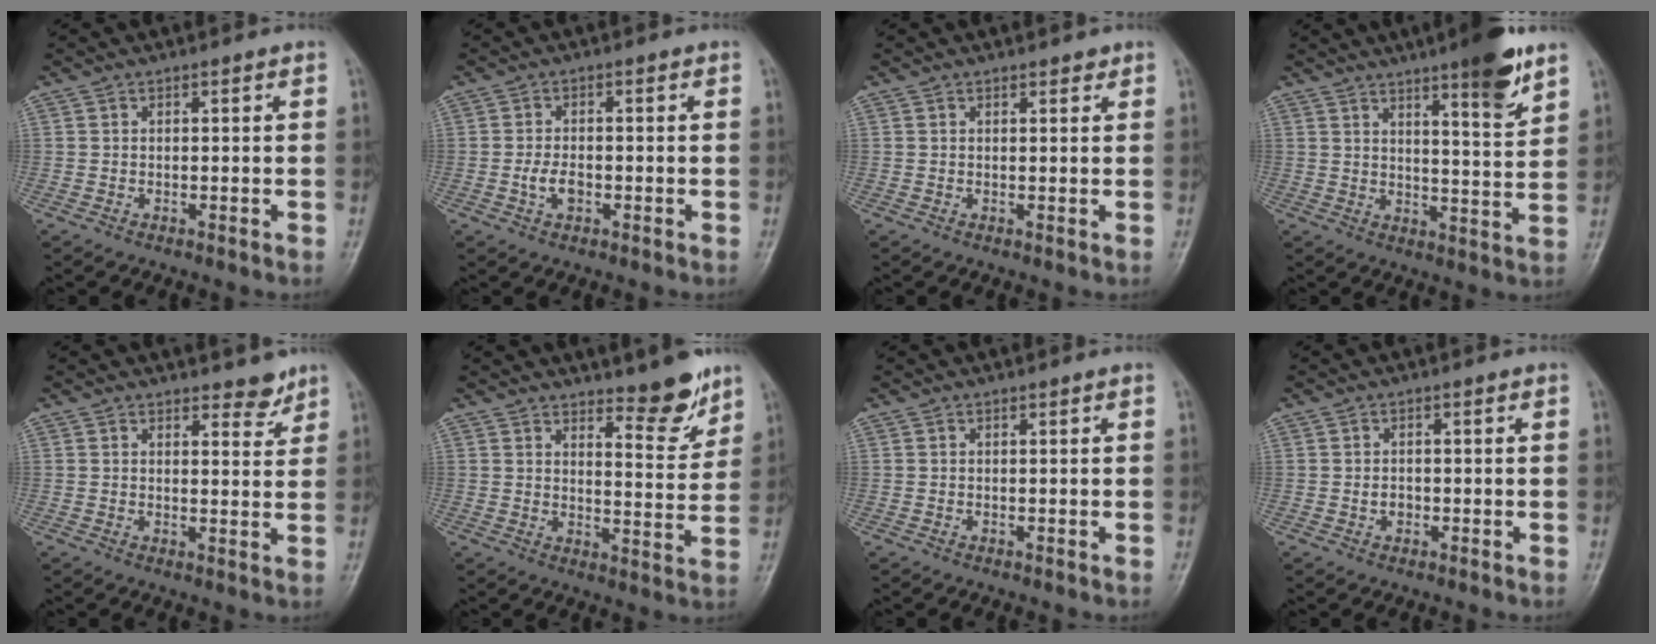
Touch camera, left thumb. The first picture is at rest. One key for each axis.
{"total": 3.4, "fx": -1.0, "fy": 2.0, "fz": 2.5, "tx": -0.046, "ty": 0.007, "tz": -0.020}
{"total": 1.2, "fx": 0.9, "fy": 0.6, "fz": 0.6, "tx": 0.000, "ty": -0.004, "tz": 0.009}
{"total": 11.0, "fx": 7.1, "fy": 1.7, "fz": 8.2, "tx": -0.103, "ty": -0.044, "tz": 0.100}
{"total": 3.4, "fx": 2.9, "fy": 1.4, "fz": 1.3, "tx": 0.002, "ty": -0.022, "tz": 0.039}
{"total": 8.1, "fx": 6.3, "fy": 2.2, "fz": 4.6, "tx": -0.042, "ty": -0.055, "tz": 0.095}
{"total": 0.0}
{"total": 1.7, "fx": -0.4, "fy": 1.4, "fz": 0.9, "tx": -0.008, "ty": 0.004, "tz": -0.008}